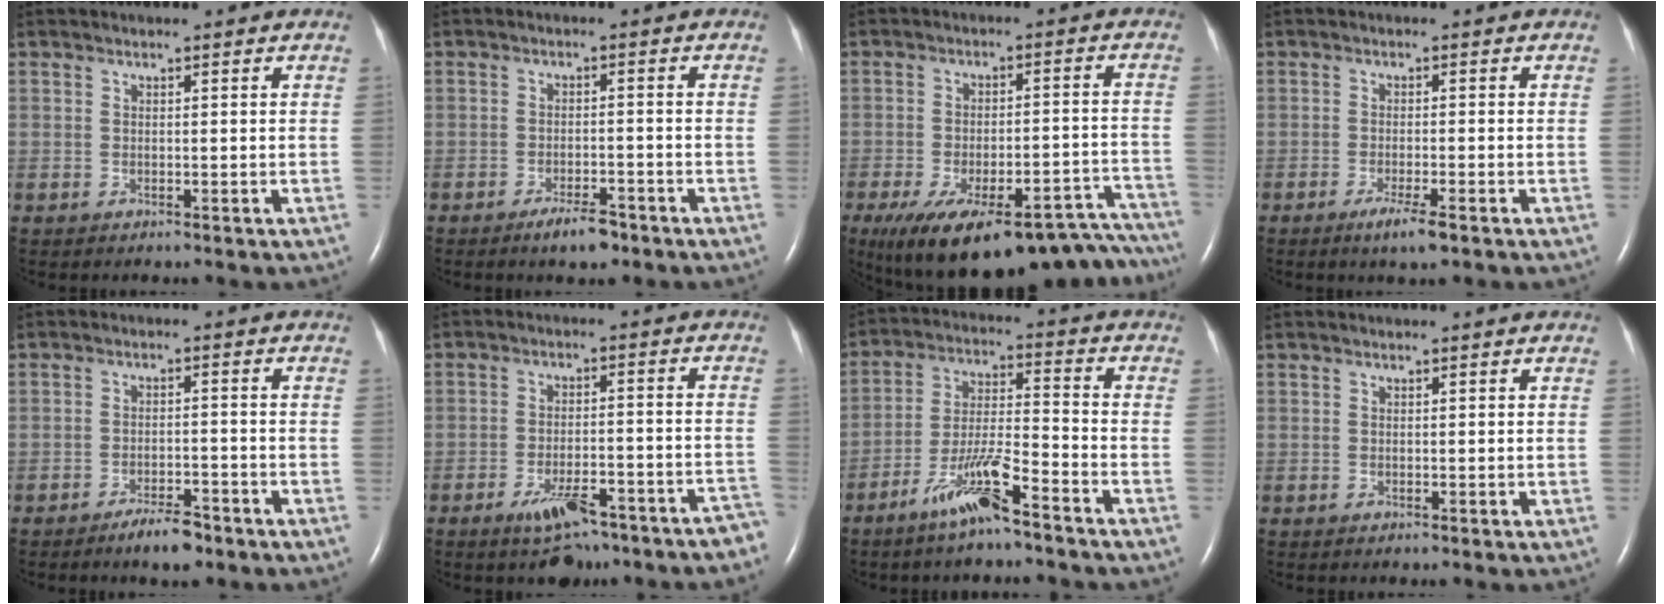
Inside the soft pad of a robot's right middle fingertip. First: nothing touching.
{"total": 4.0, "force": [-3.0, 1.1, 2.4], "torque": [-0.047, -0.001, -0.047]}
{"total": 26.0, "force": [-21.9, 6.5, 12.3], "torque": [-0.141, 0.000, -0.288]}
{"total": 3.7, "force": [-2.2, 0.1, 2.9], "torque": [-0.056, -0.010, -0.039]}
{"total": 4.4, "force": [-3.5, 1.1, 2.5], "torque": [-0.047, 0.000, -0.056]}
{"total": 11.0, "force": [-8.7, 3.2, 5.9], "torque": [-0.063, 0.029, -0.125]}
{"total": 9.5, "force": [-6.6, 0.8, 6.7], "torque": [-0.137, -0.013, -0.128]}
{"total": 0.0}